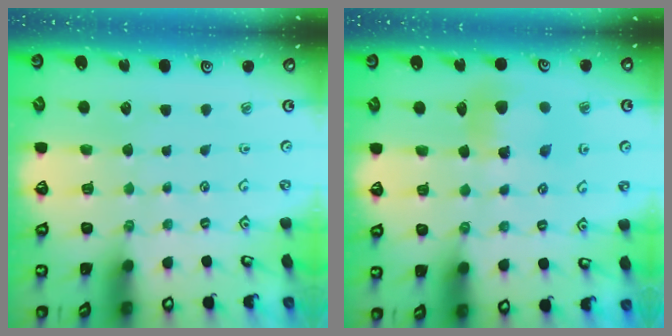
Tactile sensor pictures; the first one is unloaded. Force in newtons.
{"total": 7.4, "press": 7.4, "slide": 0.8}